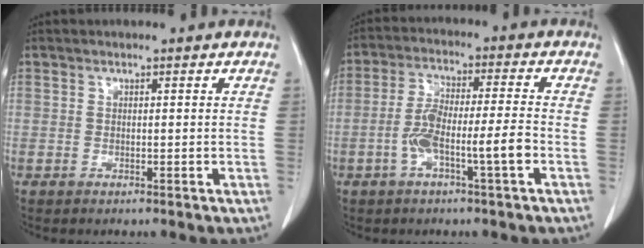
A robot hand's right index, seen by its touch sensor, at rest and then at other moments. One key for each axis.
{"total": 8.1, "fx": -2.8, "fy": 0.6, "fz": 7.6, "tx": -0.148, "ty": 0.016, "tz": -0.052}